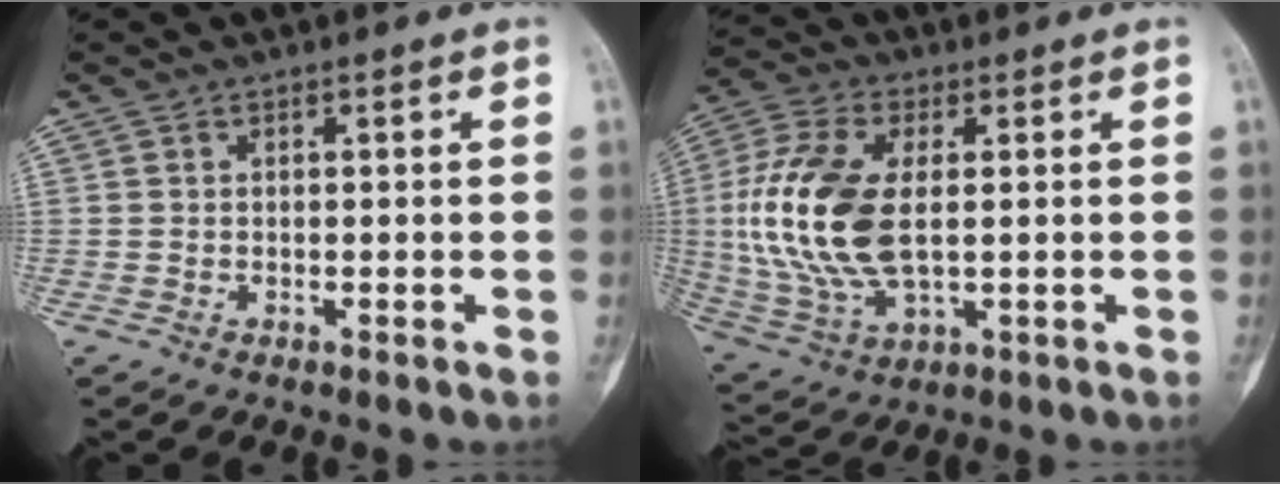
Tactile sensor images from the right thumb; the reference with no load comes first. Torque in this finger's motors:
{"motor_torque": [2.32, 2.31, 1.34, -1.43, 0.56]}